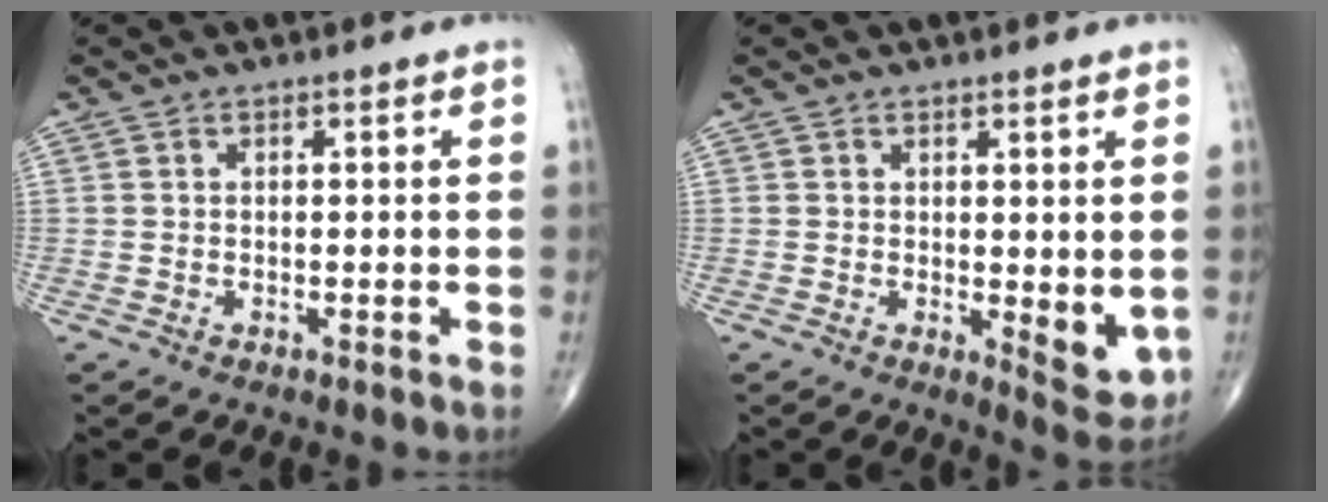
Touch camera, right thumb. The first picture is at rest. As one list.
[{"total": 5.7, "force": [0.1, 2.4, 5.2], "torque": [-0.057, -0.017, 0.007]}]